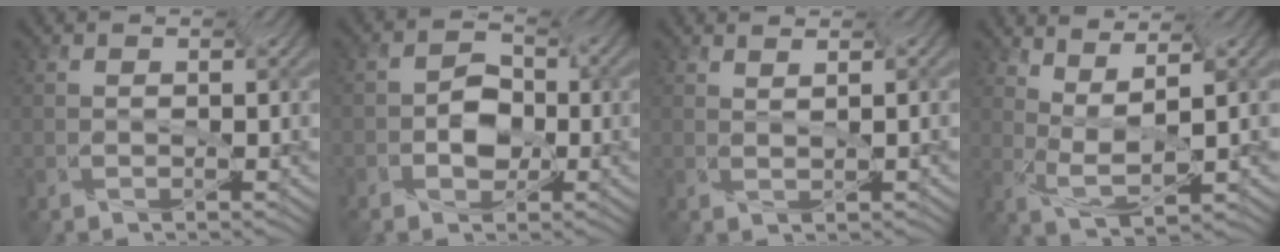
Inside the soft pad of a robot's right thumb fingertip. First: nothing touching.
{"total": 3.9, "force": [-3.1, 2.1, 1.3], "torque": [-0.020, 0.002, -0.063]}
{"total": 1.7, "force": [1.6, -0.3, 0.4], "torque": [-0.006, -0.007, 0.027]}
{"total": 4.6, "force": [2.8, 0.5, 3.7], "torque": [-0.090, 0.004, 0.052]}